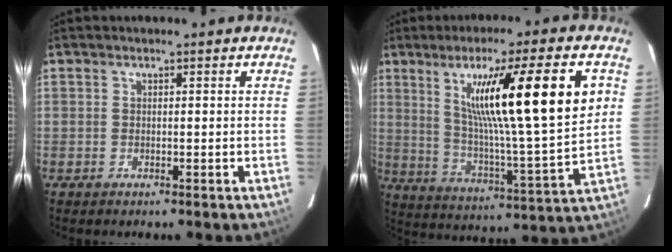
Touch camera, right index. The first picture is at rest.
{"total": 21.7, "force": [6.7, 0.9, 20.6], "torque": [-0.325, -0.005, 0.101]}